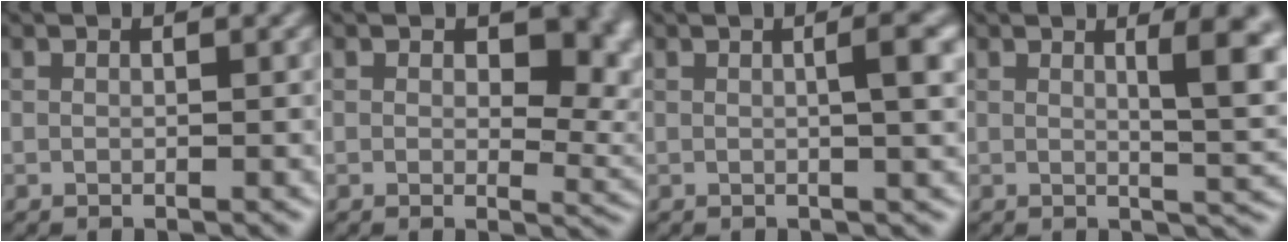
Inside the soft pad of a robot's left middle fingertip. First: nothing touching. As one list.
[{"total": 6.4, "force": [1.6, 3.7, 5.0], "torque": [-0.054, -0.007, 0.025]}, {"total": 3.6, "force": [0.4, 1.0, 3.5], "torque": [-0.041, 0.011, 0.001]}, {"total": 5.7, "force": [1.7, 1.6, 5.3], "torque": [-0.053, 0.000, 0.023]}]